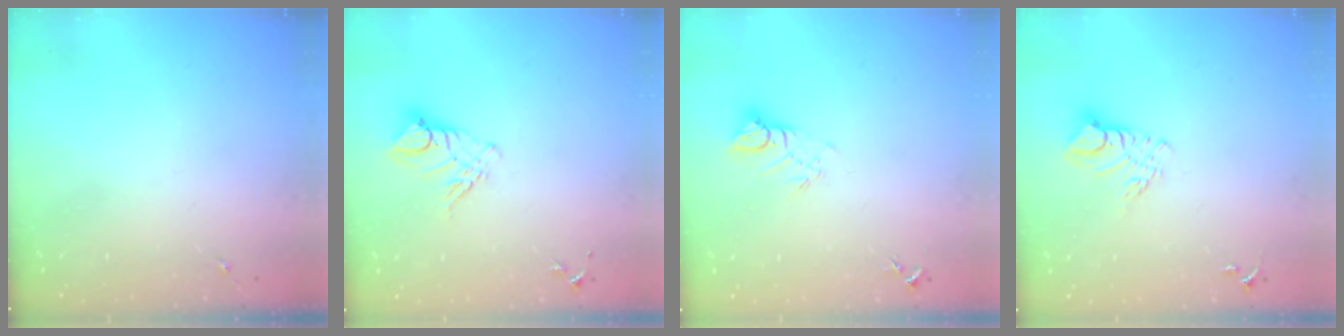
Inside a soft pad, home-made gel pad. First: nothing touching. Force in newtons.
{"total": 9.4, "press": 9.4, "slide": 0.9}
{"total": 6.6, "press": 6.6, "slide": 0.5}
{"total": 9.3, "press": 9.3, "slide": 0.9}